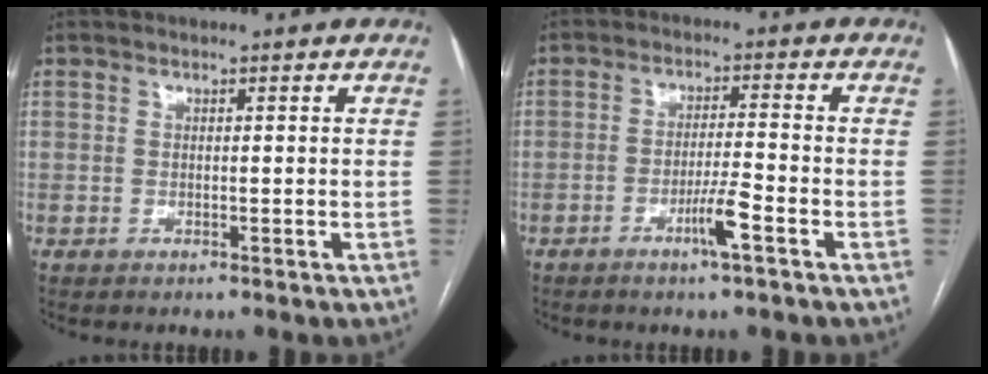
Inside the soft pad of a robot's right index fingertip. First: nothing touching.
{"total": 5.1, "force": [-2.6, -0.3, 4.4], "torque": [-0.080, -0.008, -0.050]}